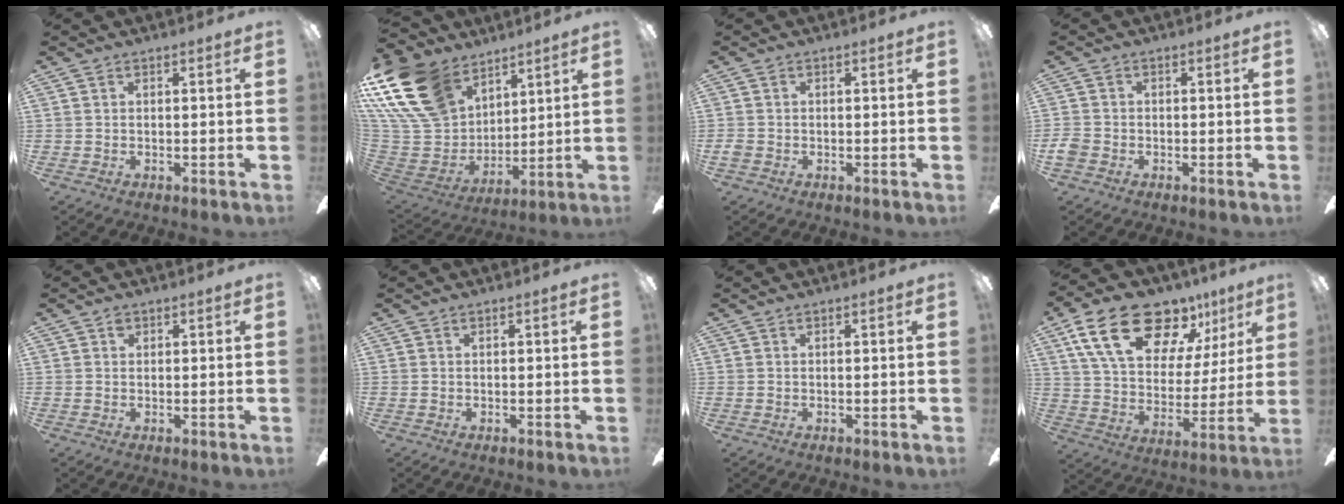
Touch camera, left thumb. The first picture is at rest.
{"total": 24.2, "force": [13.2, 16.3, 12.1], "torque": [-0.287, -0.061, 0.258]}
{"total": 1.5, "force": [-0.4, 1.2, 0.7], "torque": [-0.012, 0.006, -0.009]}
{"total": 2.7, "force": [-1.1, 2.1, 1.3], "torque": [-0.018, 0.008, -0.019]}
{"total": 1.0, "force": [0.5, 0.8, 0.5], "torque": [-0.011, 0.003, 0.008]}
{"total": 0.0}
{"total": 0.0}
{"total": 22.2, "force": [13.8, 11.6, 12.9], "torque": [-0.219, -0.067, 0.246]}